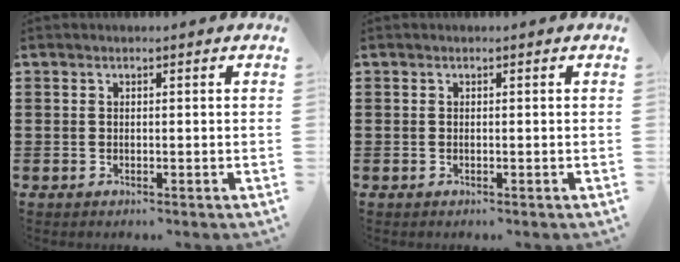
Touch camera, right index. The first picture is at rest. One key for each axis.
{"total": 0.0}